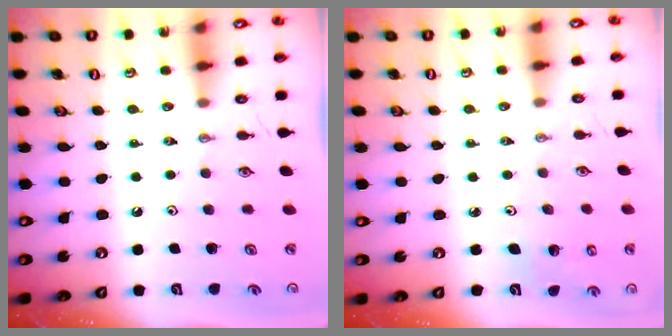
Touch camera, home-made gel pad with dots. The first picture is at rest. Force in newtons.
{"total": 2.8, "press": 2.8, "slide": 0.2}